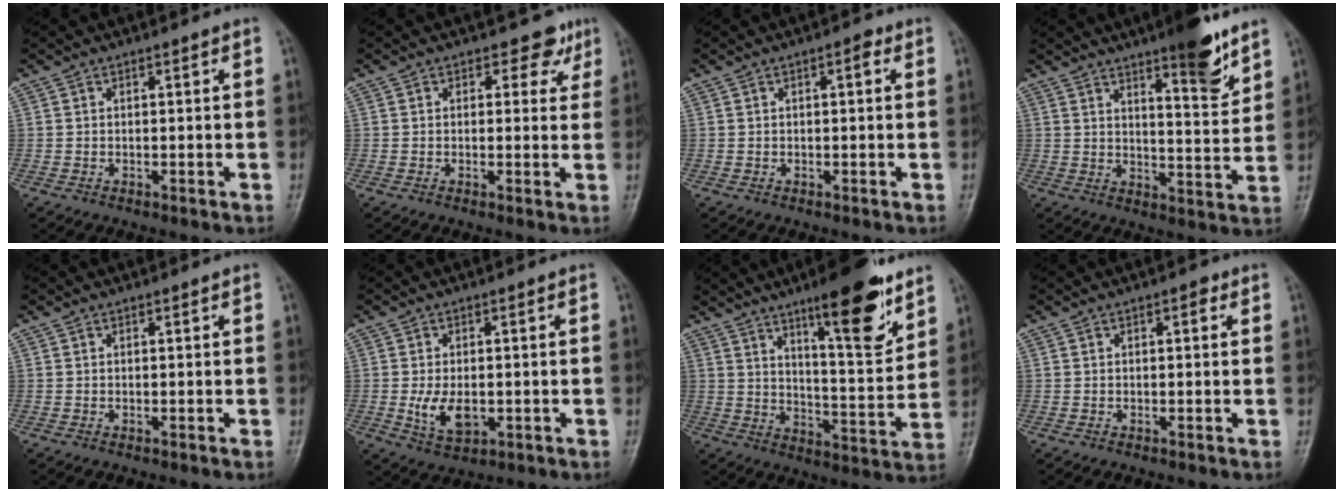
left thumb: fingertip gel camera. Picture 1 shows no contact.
{"total": 3.7, "force": [2.2, 2.7, 1.4], "torque": [0.017, -0.005, 0.021]}
{"total": 2.0, "force": [0.6, 0.8, 1.6], "torque": [-0.019, 0.003, 0.004]}
{"total": 10.5, "force": [7.0, 2.3, 7.5], "torque": [-0.088, -0.049, 0.104]}
{"total": 0.0}
{"total": 6.7, "force": [-1.1, 4.1, 5.2], "torque": [-0.088, -0.009, -0.012]}
{"total": 16.4, "force": [10.2, 3.9, 12.2], "torque": [-0.153, -0.068, 0.161]}
{"total": 1.6, "force": [0.6, 0.8, 1.3], "torque": [-0.011, 0.003, 0.005]}